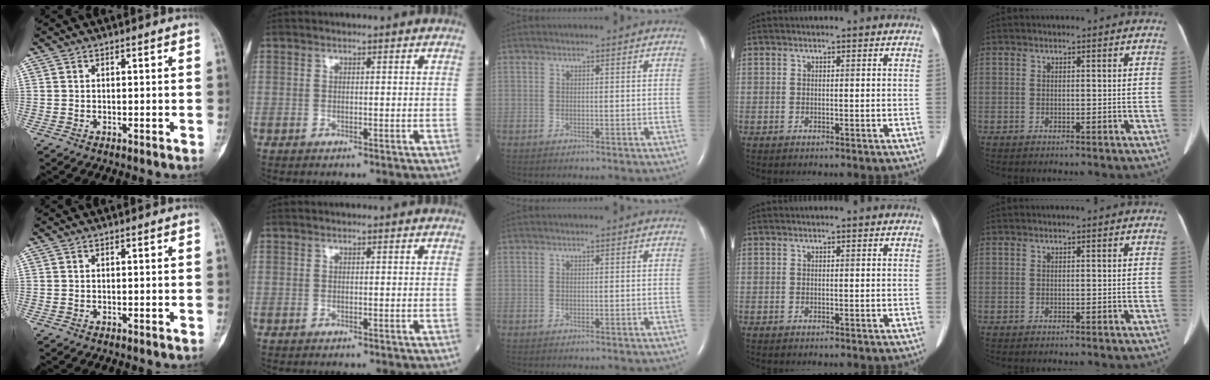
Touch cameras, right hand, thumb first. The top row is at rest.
{}